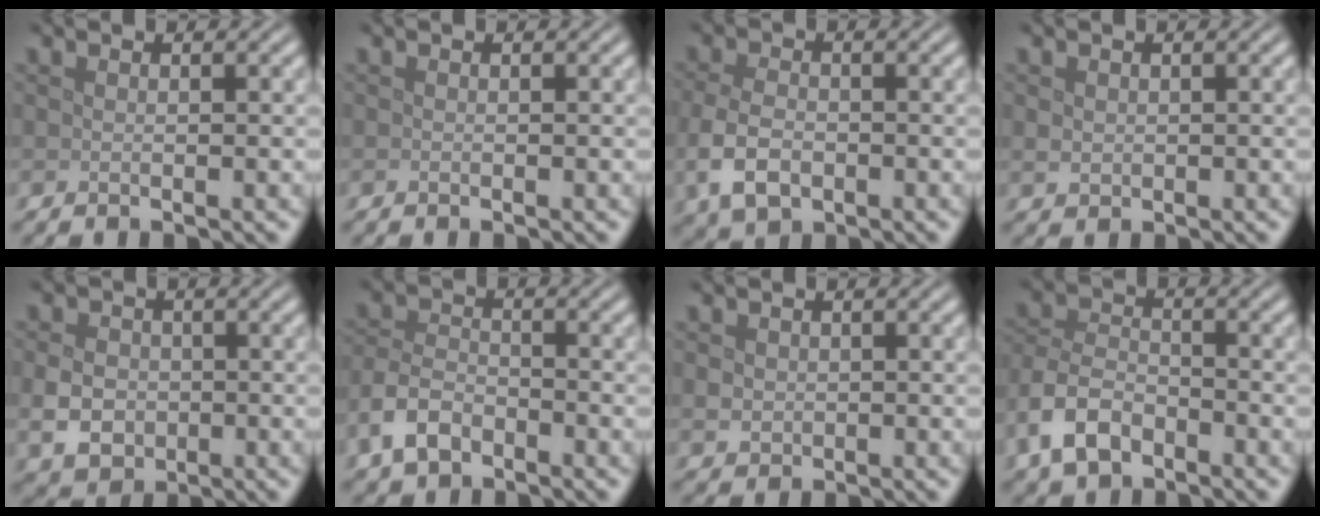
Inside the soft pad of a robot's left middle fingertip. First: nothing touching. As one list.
[{"total": 0.0}, {"total": 4.4, "force": [-1.4, 2.9, 3.0], "torque": [-0.071, -0.009, -0.032]}, {"total": 1.0, "force": [0.2, 0.9, 0.4], "torque": [-0.008, -0.003, 0.007]}, {"total": 3.7, "force": [-0.6, 3.0, 2.0], "torque": [-0.041, -0.003, -0.014]}, {"total": 3.8, "force": [-2.4, 2.2, 2.0], "torque": [-0.037, 0.001, -0.059]}, {"total": 1.4, "force": [0.1, 1.3, 0.5], "torque": [-0.010, -0.006, 0.003]}, {"total": 5.0, "force": [-2.9, 2.9, 2.7], "torque": [-0.058, 0.000, -0.067]}]